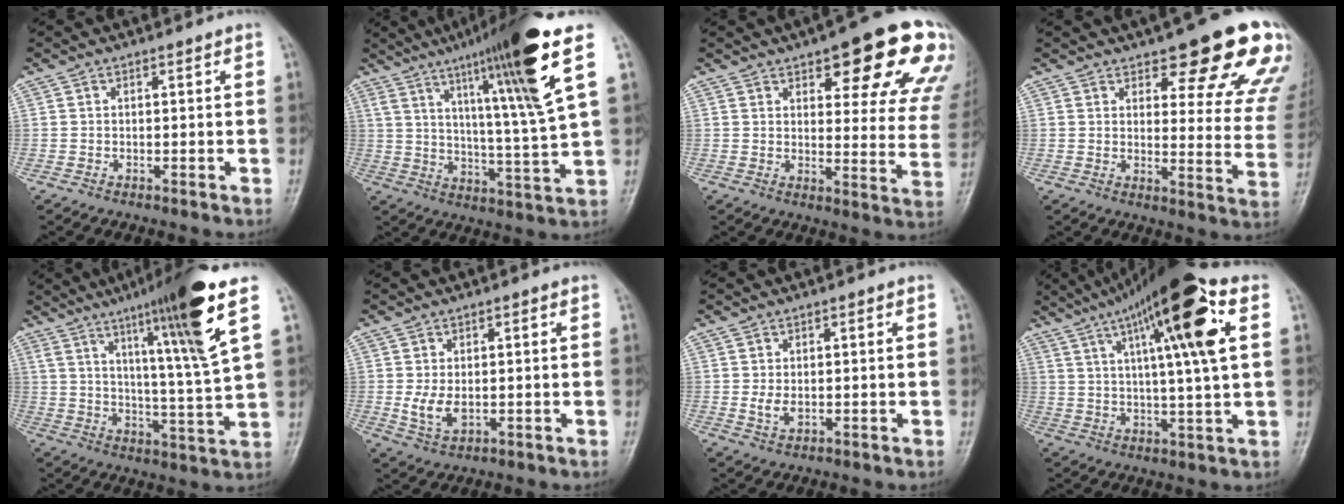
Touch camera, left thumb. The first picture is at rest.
{"total": 18.4, "force": [9.0, 0.1, 16.1], "torque": [-0.248, -0.042, 0.141]}
{"total": 21.1, "force": [12.0, 6.8, 16.0], "torque": [-0.159, -0.038, 0.140]}
{"total": 18.3, "force": [12.4, 5.5, 12.3], "torque": [-0.106, -0.062, 0.145]}
{"total": 17.0, "force": [8.6, -0.1, 14.7], "torque": [-0.228, -0.044, 0.136]}
{"total": 4.7, "force": [-0.5, 3.0, 3.6], "torque": [-0.070, -0.004, -0.003]}
{"total": 2.6, "force": [-0.3, 1.6, 2.0], "torque": [-0.038, 0.000, -0.002]}
{"total": 18.5, "force": [6.9, 3.0, 16.9], "torque": [-0.272, 0.007, 0.105]}